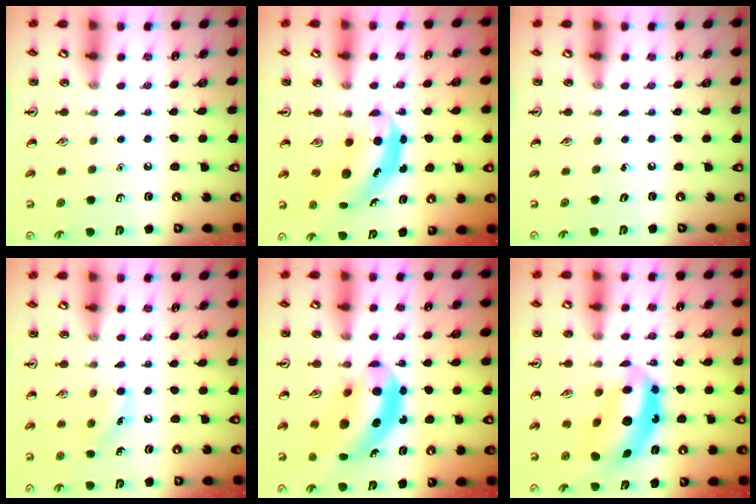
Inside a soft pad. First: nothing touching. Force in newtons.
{"total": 4.7, "press": 4.6, "slide": 0.5}
{"total": 0.0}
{"total": 5.7, "press": 5.4, "slide": 1.8}
{"total": 11.7, "press": 11.0, "slide": 4.0}
{"total": 10.9, "press": 10.4, "slide": 3.2}